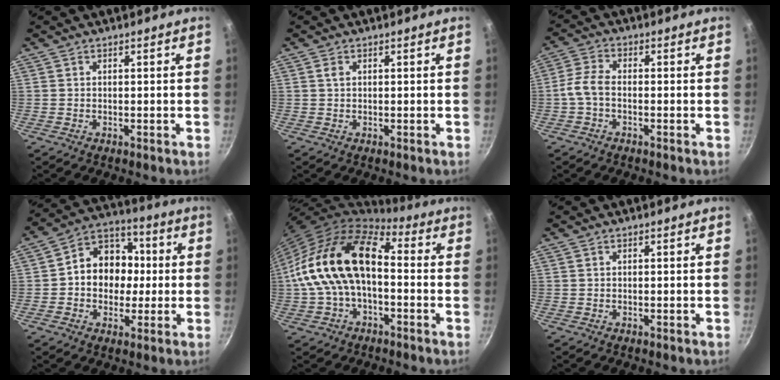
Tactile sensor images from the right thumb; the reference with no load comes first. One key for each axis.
{"total": 1.1, "fx": 0.4, "fy": 0.7, "fz": 0.7, "tx": -0.011, "ty": -0.001, "tz": 0.005}
{"total": 4.4, "fx": -1.3, "fy": 2.5, "fz": 3.4, "tx": -0.080, "ty": 0.019, "tz": -0.039}
{"total": 13.1, "fx": 0.1, "fy": 10.8, "fz": 7.4, "tx": -0.065, "ty": 0.026, "tz": -0.016}
{"total": 18.2, "fx": -0.7, "fy": 10.9, "fz": 14.6, "tx": -0.254, "ty": 0.045, "tz": -0.023}
{"total": 0.0}